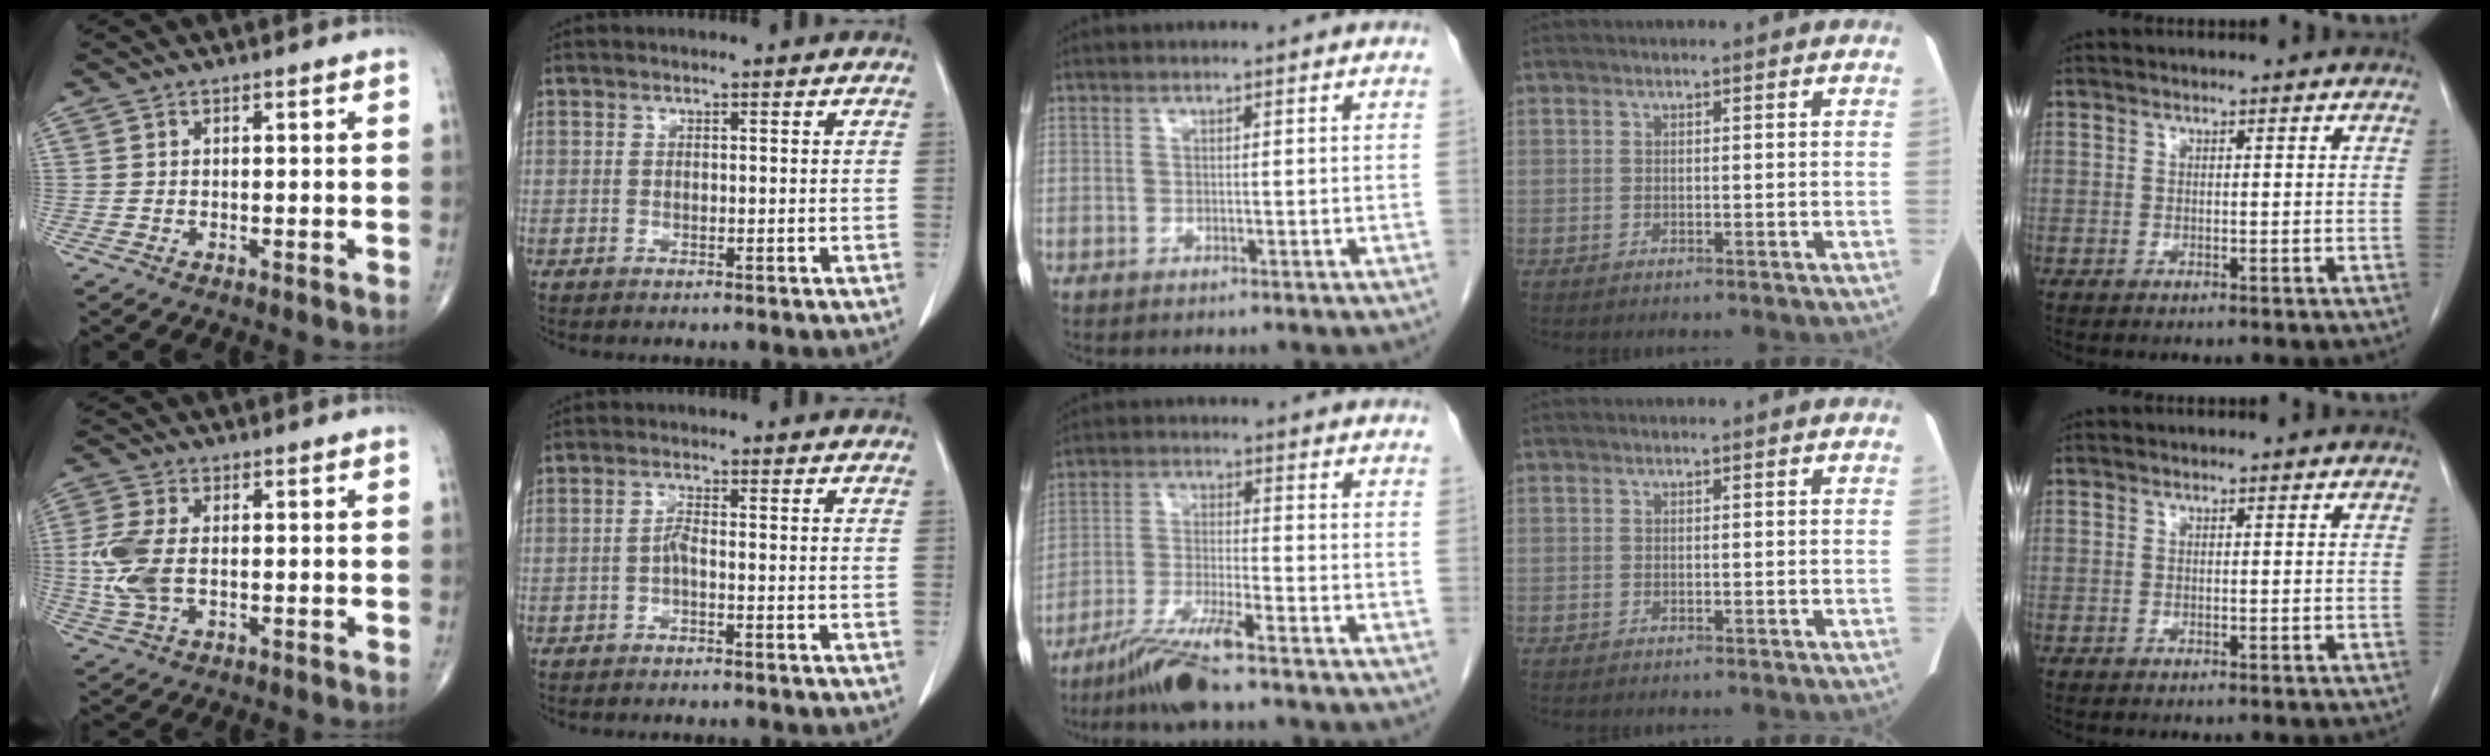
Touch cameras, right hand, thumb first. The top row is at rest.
{"thumb": {"total": 8.6, "force": [-0.4, 4.8, 7.2], "torque": [-0.179, 0.000, -0.008]}, "index": {"total": 1.6, "force": [-0.7, 0.2, 1.4], "torque": [-0.026, 0.004, -0.013]}, "middle": {"total": 8.1, "force": [-6.1, -0.2, 5.2], "torque": [-0.105, -0.028, -0.118]}}